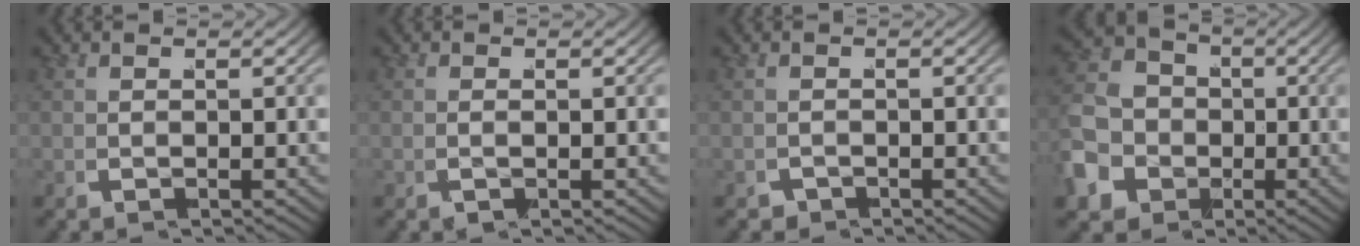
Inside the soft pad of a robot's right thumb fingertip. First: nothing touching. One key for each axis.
{"total": 0.6, "fx": -0.2, "fy": 0.4, "fz": 0.4, "tx": -0.011, "ty": 0.000, "tz": -0.008}
{"total": 1.1, "fx": -1.0, "fy": 0.1, "fz": -0.2, "tx": 0.006, "ty": -0.005, "tz": -0.021}
{"total": 12.4, "fx": -3.3, "fy": 10.9, "fz": 5.1, "tx": -0.124, "ty": -0.038, "tz": -0.061}